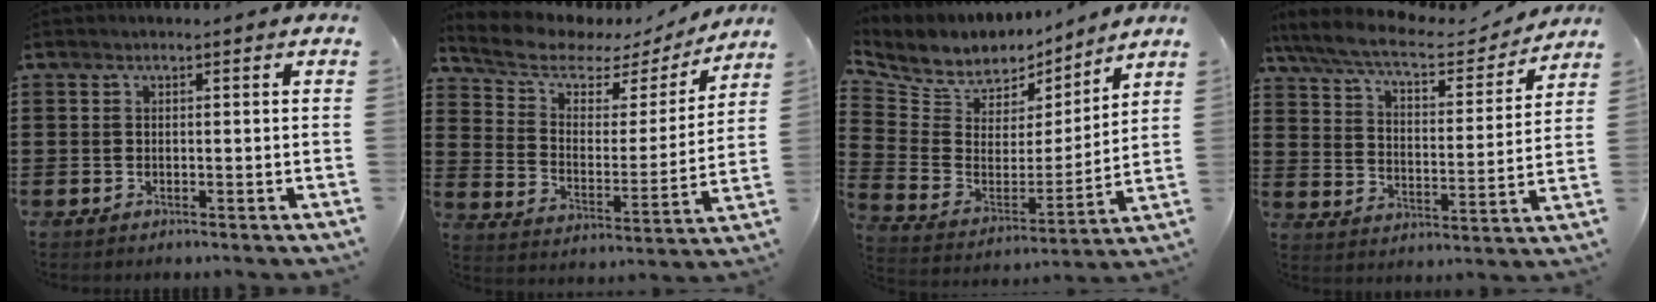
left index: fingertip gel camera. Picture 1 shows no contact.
{"total": 6.9, "force": [5.7, 3.0, 2.5], "torque": [-0.084, -0.033, 0.096]}
{"total": 7.0, "force": [5.9, 3.7, 1.1], "torque": [-0.064, -0.042, 0.106]}
{"total": 8.8, "force": [7.5, 1.3, 4.4], "torque": [-0.114, -0.035, 0.128]}